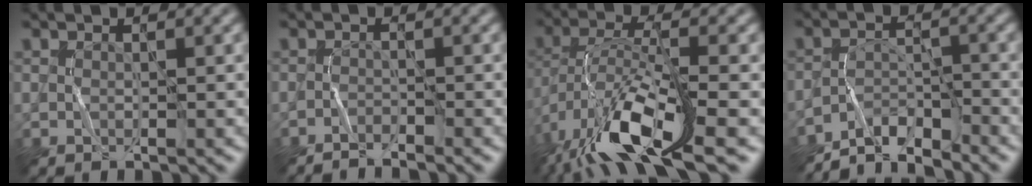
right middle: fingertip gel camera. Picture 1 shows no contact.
{"total": 1.8, "force": [-1.7, -0.1, 0.4], "torque": [-0.014, 0.007, -0.035]}
{"total": 11.7, "force": [-6.6, 3.2, 9.1], "torque": [-0.183, 0.003, -0.123]}
{"total": 4.3, "force": [-4.1, 0.8, 1.1], "torque": [-0.015, 0.010, -0.078]}